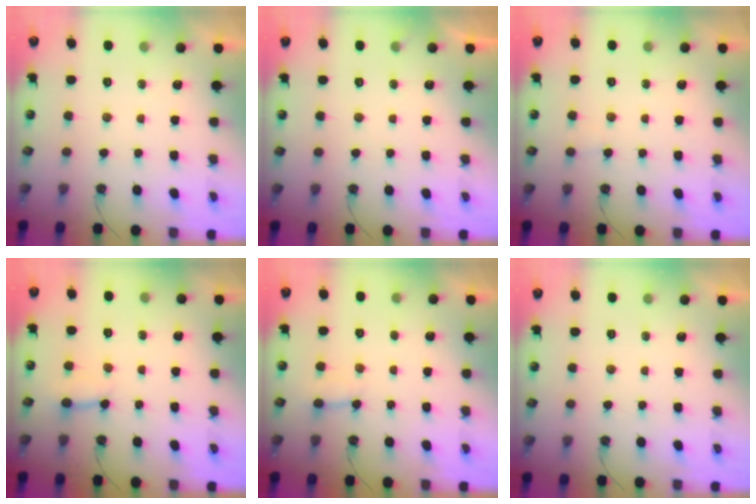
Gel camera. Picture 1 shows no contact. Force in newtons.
{"total": 1.8, "press": 1.8, "slide": 0.1}
{"total": 3.7, "press": 3.7, "slide": 0.3}
{"total": 3.0, "press": 2.9, "slide": 0.3}
{"total": 4.9, "press": 4.8, "slide": 0.7}
{"total": 0.0}